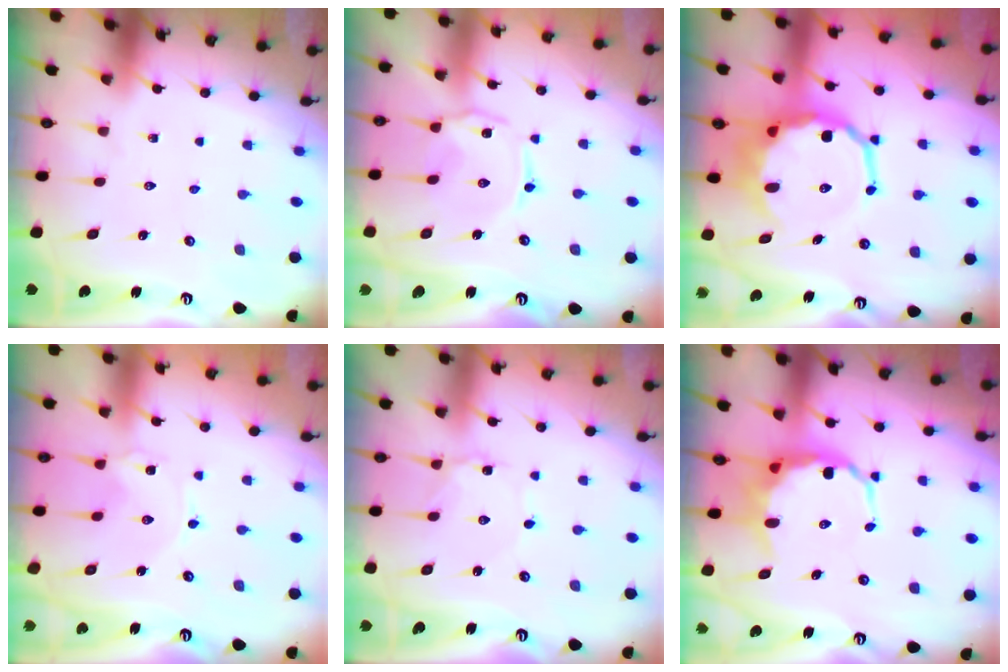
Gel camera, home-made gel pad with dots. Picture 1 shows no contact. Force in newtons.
{"total": 2.2, "press": 2.1, "slide": 0.6}
{"total": 12.0, "press": 11.6, "slide": 3.2}
{"total": 0.0}
{"total": 2.3, "press": 2.3, "slide": 0.3}
{"total": 7.7, "press": 7.4, "slide": 2.0}